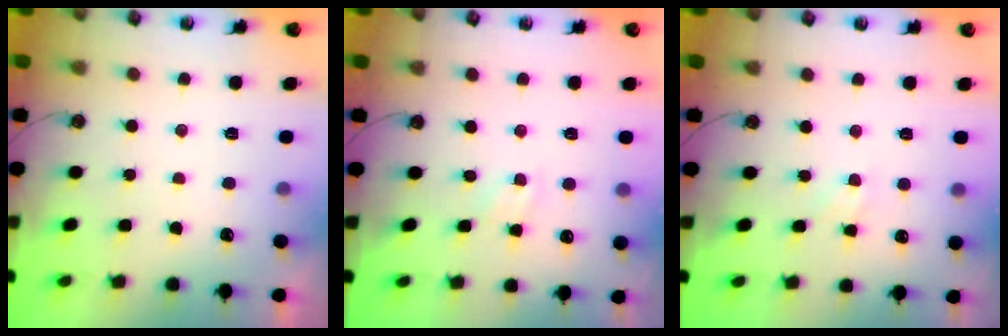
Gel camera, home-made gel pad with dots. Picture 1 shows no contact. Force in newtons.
{"total": 2.9, "press": 2.9, "slide": 0.4}
{"total": 2.7, "press": 2.6, "slide": 0.5}